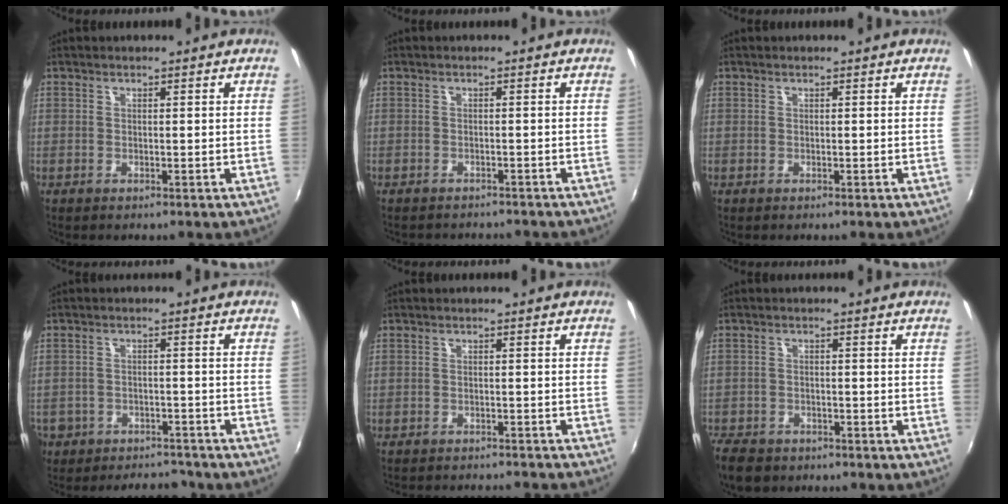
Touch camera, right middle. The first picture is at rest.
{"total": 5.2, "force": [-4.8, 1.4, 1.5], "torque": [-0.038, -0.011, -0.065]}
{"total": 0.0}
{"total": 10.5, "force": [-7.8, 6.4, 2.9], "torque": [-0.097, 0.008, -0.105]}
{"total": 9.0, "force": [-8.3, 1.3, 3.2], "torque": [-0.073, -0.012, -0.113]}
{"total": 7.8, "force": [-6.0, 4.2, 2.8], "torque": [-0.088, -0.012, -0.104]}